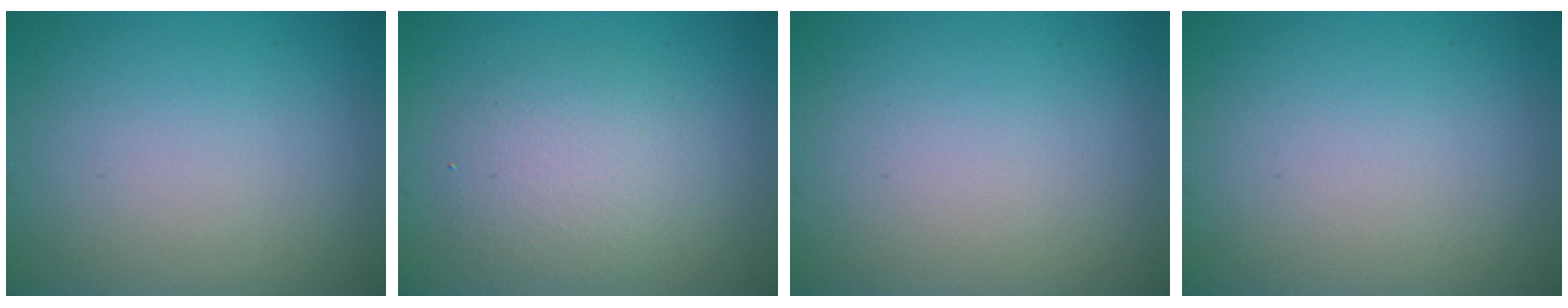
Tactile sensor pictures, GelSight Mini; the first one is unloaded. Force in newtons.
{"total": 3.4, "press": 3.4, "slide": 0.2}
{"total": 0.0}
{"total": 0.0}